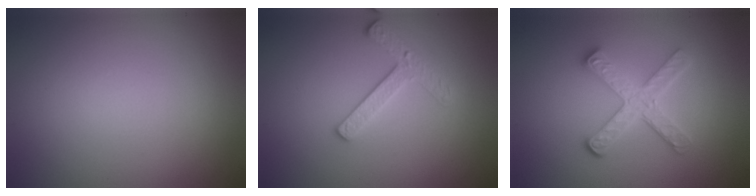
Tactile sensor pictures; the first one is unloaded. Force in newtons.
{"total": 2.5, "press": 2.5, "slide": 0.3}
{"total": 3.6, "press": 3.1, "slide": 1.9}